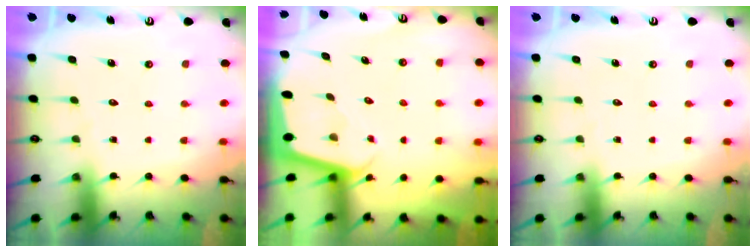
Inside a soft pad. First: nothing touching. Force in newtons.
{"total": 2.1, "press": 2.1, "slide": 0.1}
{"total": 0.0}